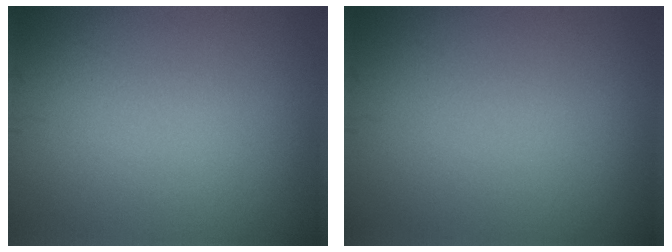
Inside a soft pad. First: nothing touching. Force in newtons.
{"total": 0.0}